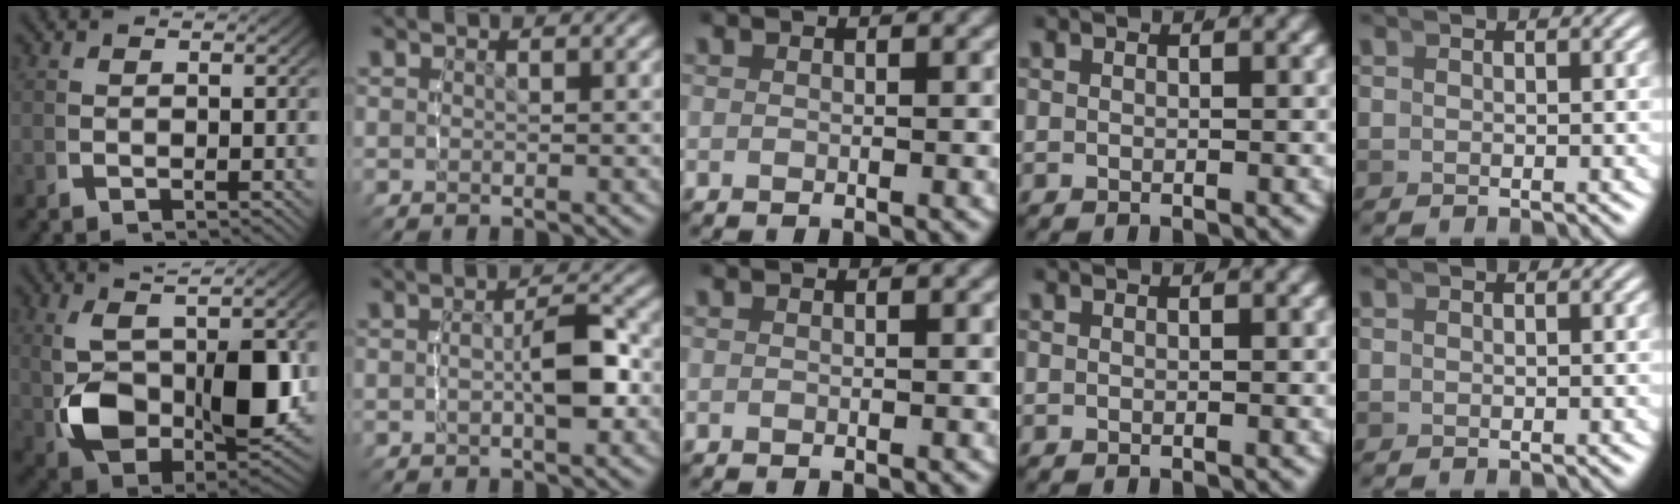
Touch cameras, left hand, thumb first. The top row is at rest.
{"thumb": {"total": 12.1, "force": [-0.4, 6.9, 9.9], "torque": [-0.193, -0.040, 0.014]}, "index": {"total": 2.9, "force": [-0.3, 0.8, 2.8], "torque": [-0.045, 0.001, -0.005]}}